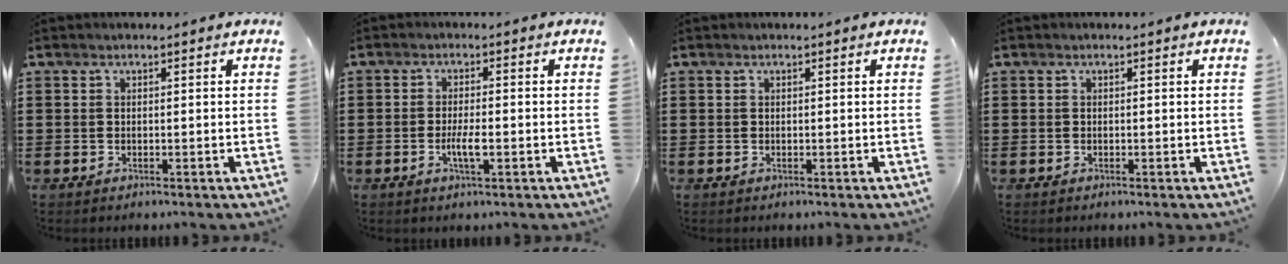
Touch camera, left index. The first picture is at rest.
{"total": 3.4, "force": [-1.0, 0.7, 3.1], "torque": [-0.061, -0.001, -0.019]}
{"total": 0.0}
{"total": 0.0}